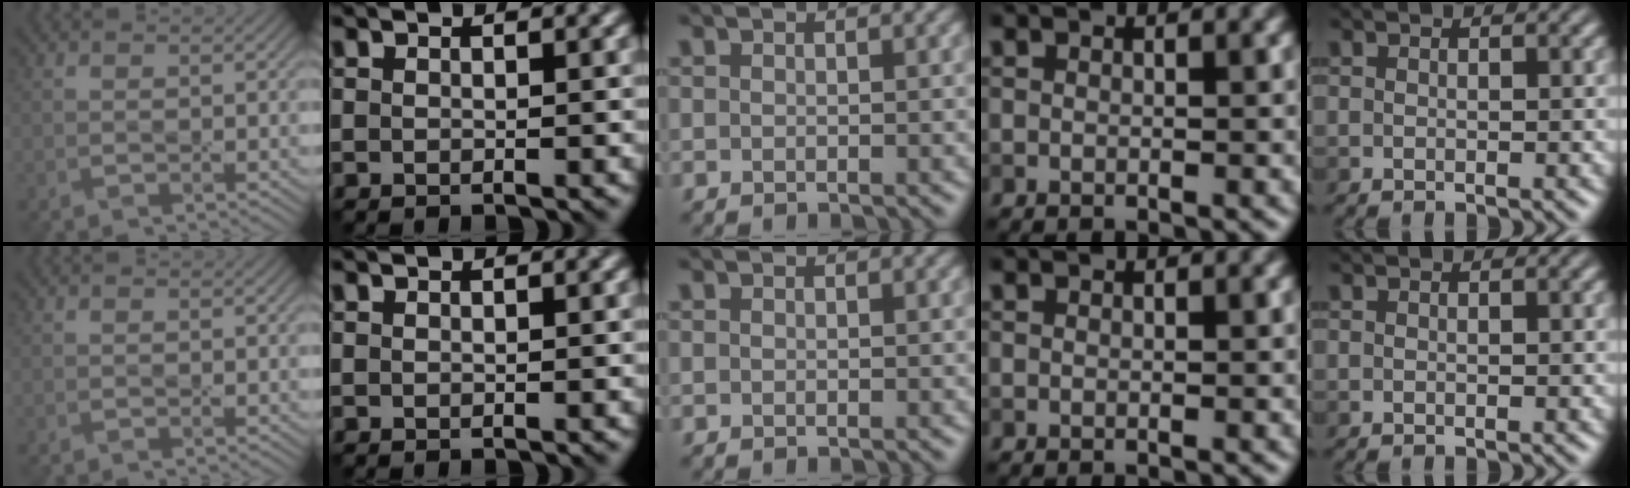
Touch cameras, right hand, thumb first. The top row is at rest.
{}